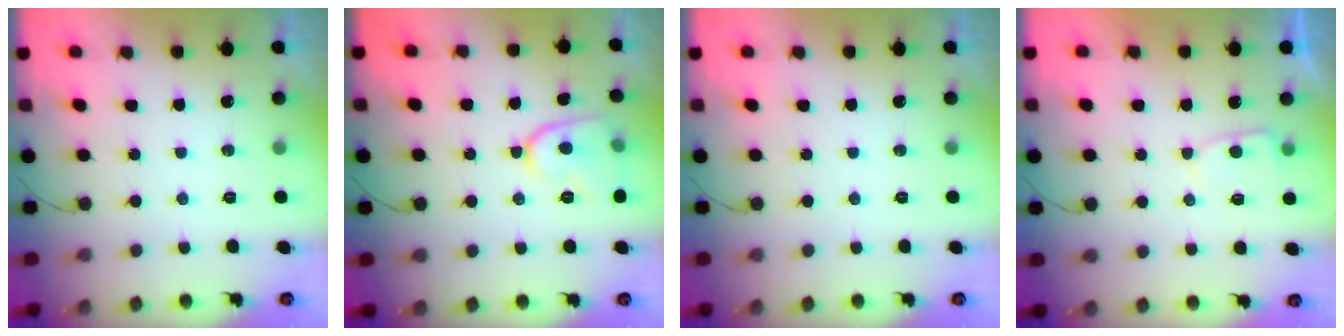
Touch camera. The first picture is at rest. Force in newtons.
{"total": 9.7, "press": 9.7, "slide": 0.4}
{"total": 0.0}
{"total": 3.5, "press": 3.5, "slide": 0.5}